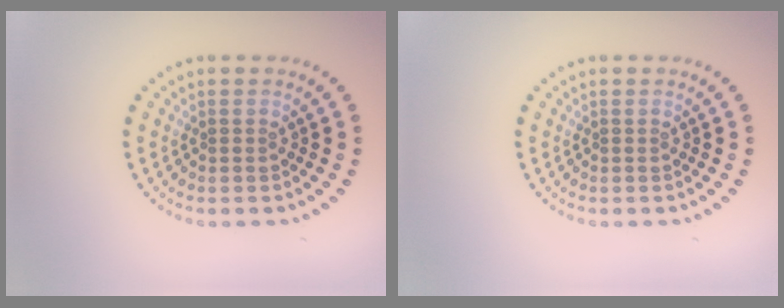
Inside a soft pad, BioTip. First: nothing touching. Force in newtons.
{"total": 0.0}